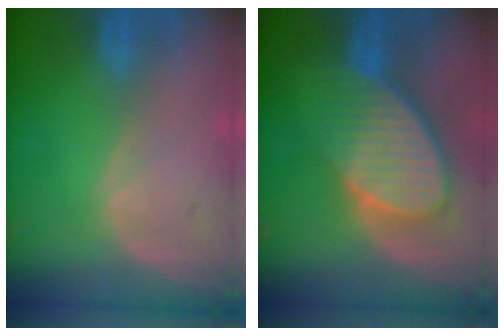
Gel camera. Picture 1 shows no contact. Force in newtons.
{"total": 9.1, "press": 8.1, "slide": 4.0}